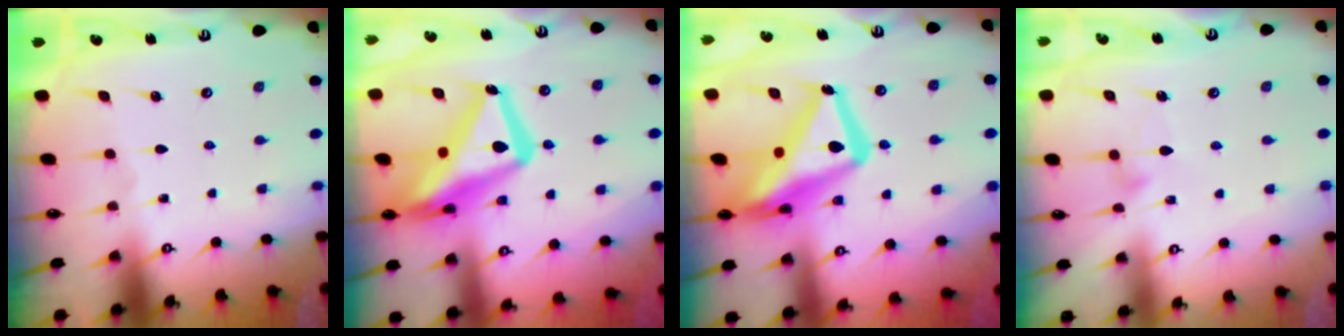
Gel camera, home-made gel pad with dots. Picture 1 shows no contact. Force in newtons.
{"total": 21.0, "press": 20.9, "slide": 1.8}
{"total": 21.0, "press": 20.9, "slide": 1.8}
{"total": 5.8, "press": 5.8, "slide": 0.3}